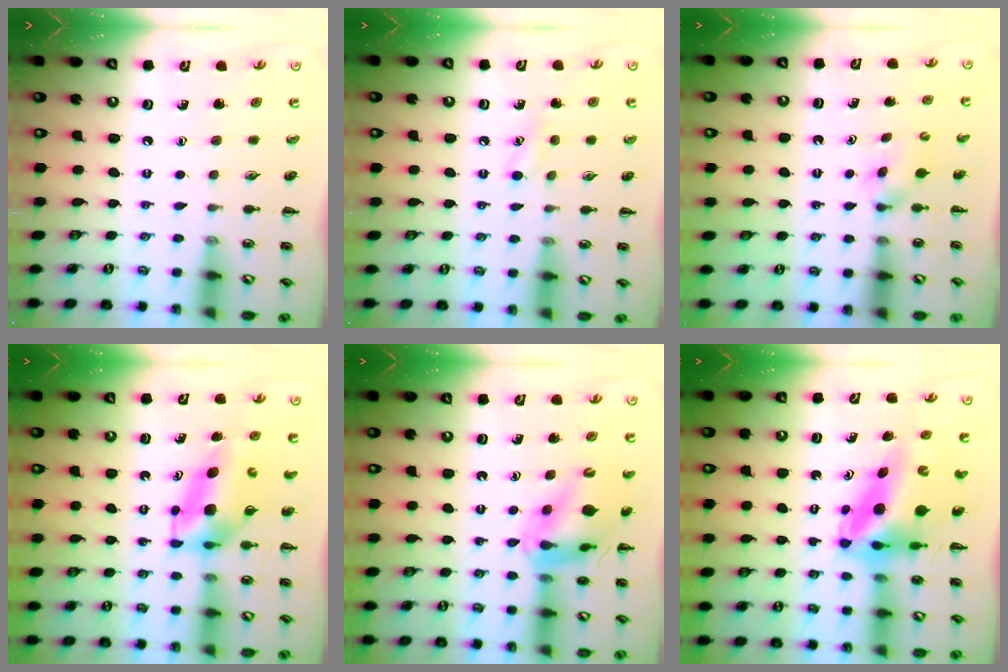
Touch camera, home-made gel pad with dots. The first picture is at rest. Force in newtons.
{"total": 3.2, "press": 3.0, "slide": 0.9}
{"total": 1.8, "press": 1.5, "slide": 1.0}
{"total": 5.8, "press": 5.7, "slide": 0.8}
{"total": 11.9, "press": 11.3, "slide": 3.7}
{"total": 6.7, "press": 6.4, "slide": 2.0}